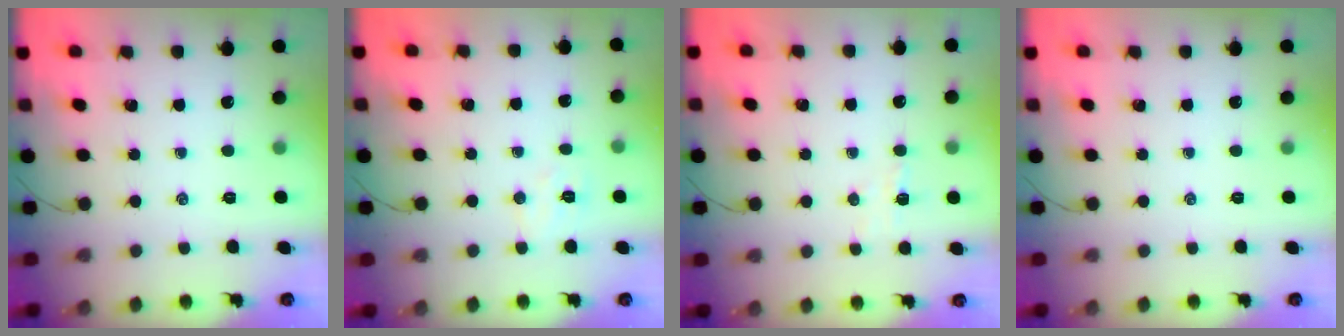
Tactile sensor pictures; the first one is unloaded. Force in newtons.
{"total": 5.5, "press": 5.4, "slide": 0.8}
{"total": 2.5, "press": 2.4, "slide": 0.7}
{"total": 0.0}